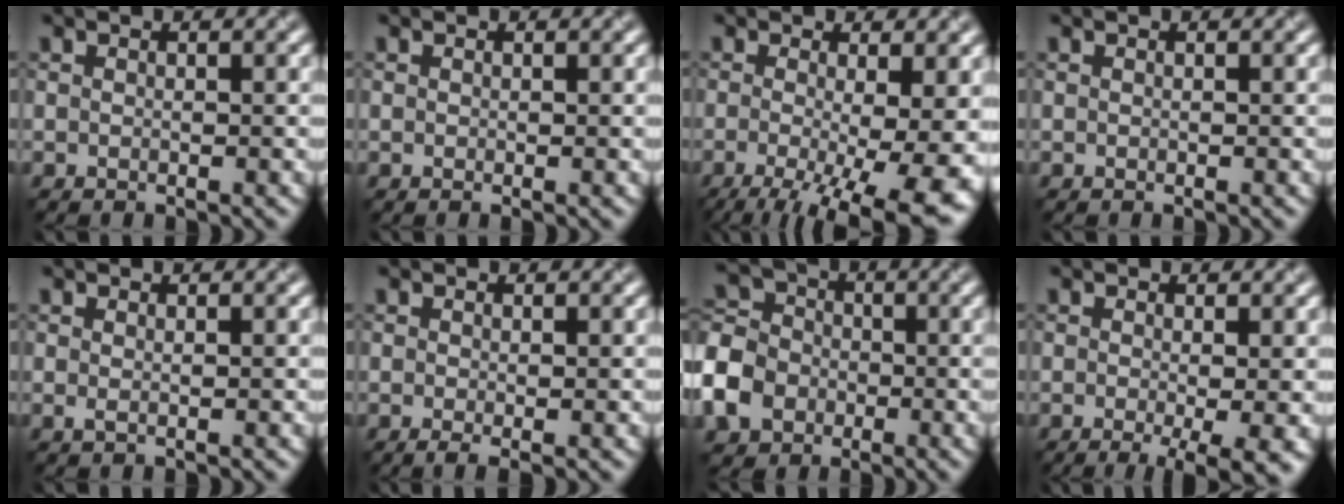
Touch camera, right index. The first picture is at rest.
{"total": 0.0}
{"total": 12.4, "force": [-3.1, 4.4, 11.1], "torque": [-0.161, -0.025, -0.033]}
{"total": 0.0}
{"total": 0.5, "force": [0.2, 0.0, 0.5], "torque": [-0.010, 0.000, 0.003]}
{"total": 1.1, "force": [-0.3, 0.2, 1.0], "torque": [-0.018, -0.009, -0.004]}
{"total": 7.2, "force": [-2.7, 5.8, 3.3], "torque": [-0.087, 0.001, -0.071]}
{"total": 4.5, "force": [-1.3, 0.8, 4.2], "torque": [-0.063, -0.017, -0.015]}